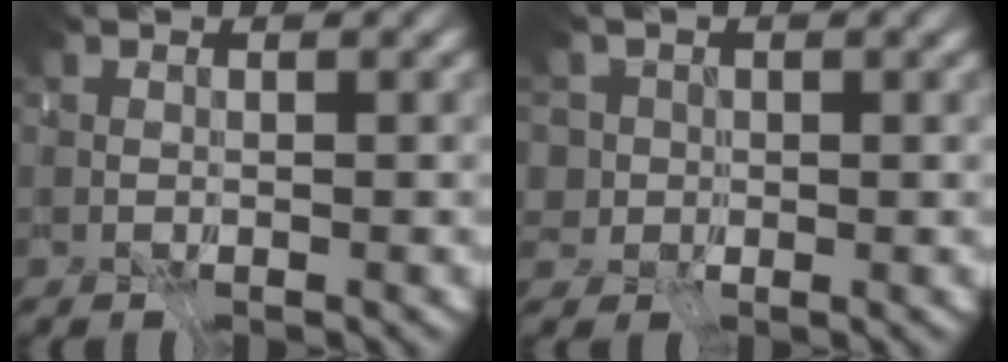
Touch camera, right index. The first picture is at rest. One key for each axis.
{"total": 3.5, "fx": 0.9, "fy": 3.0, "fz": 1.6, "tx": -0.032, "ty": 0.000, "tz": -0.009}